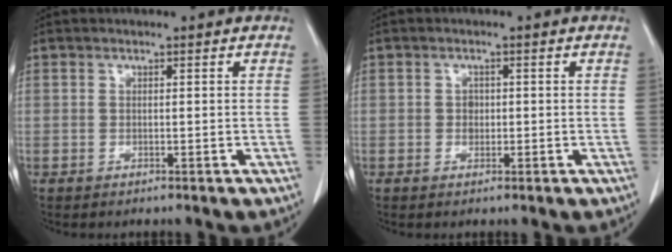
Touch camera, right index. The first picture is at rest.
{"total": 1.4, "force": [0.0, 1.2, 0.7], "torque": [-0.011, 0.002, 0.000]}